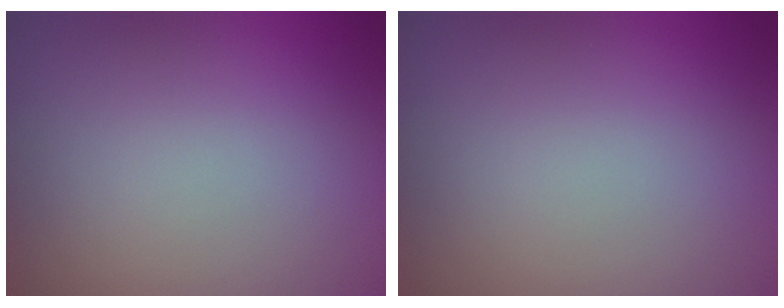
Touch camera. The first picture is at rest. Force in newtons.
{"total": 0.0}